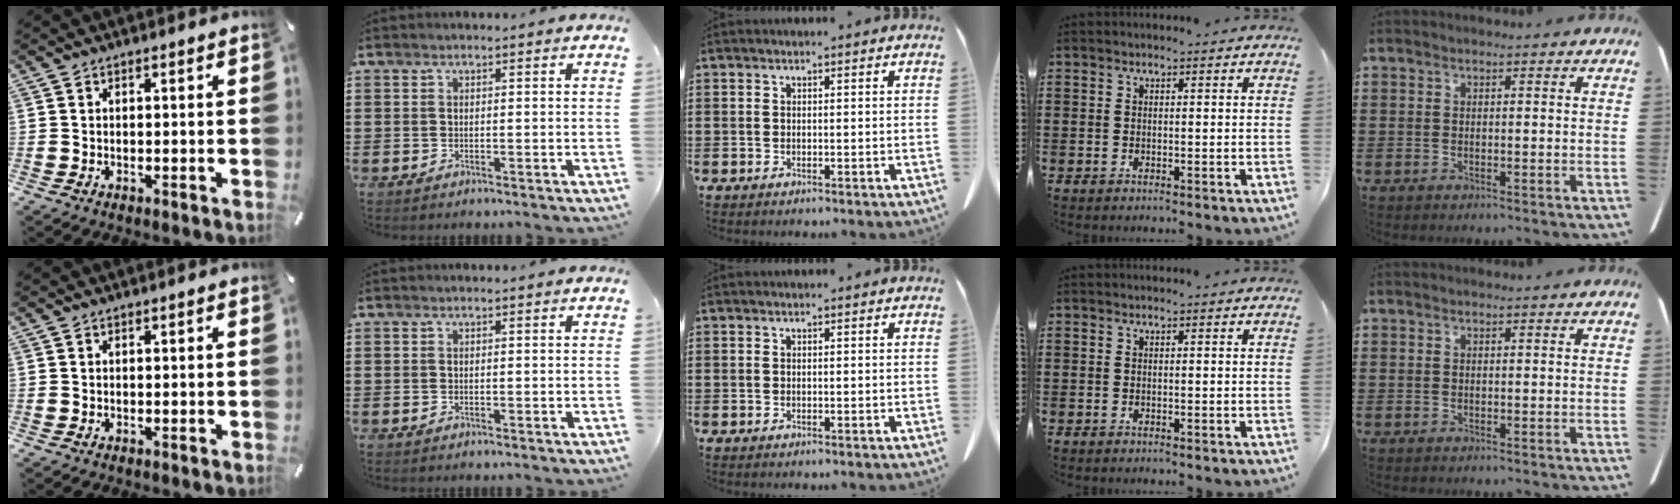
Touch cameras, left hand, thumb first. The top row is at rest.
{}